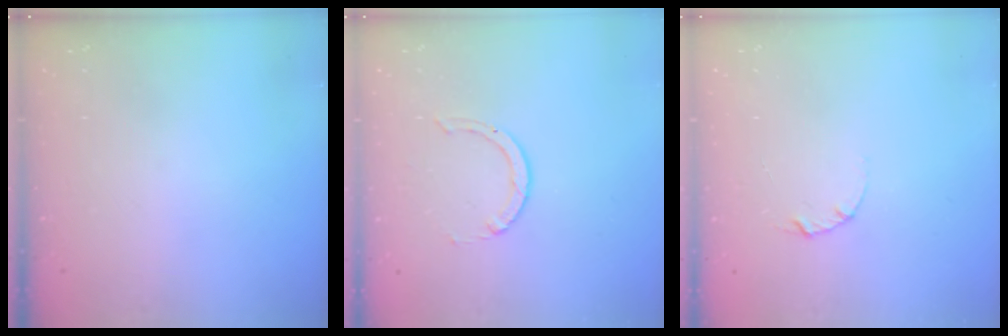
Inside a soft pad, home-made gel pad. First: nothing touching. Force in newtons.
{"total": 2.0, "press": 2.0, "slide": 0.2}
{"total": 2.1, "press": 2.1, "slide": 0.1}